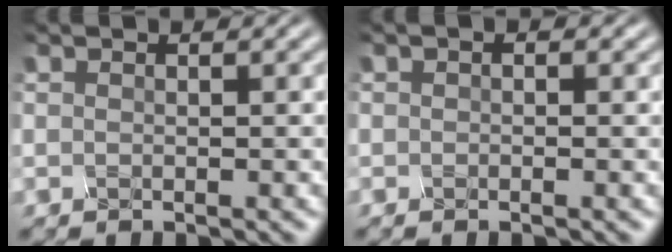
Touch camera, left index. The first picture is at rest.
{"total": 1.0, "force": [-0.8, -0.4, -0.4], "torque": [-0.008, -0.002, 0.008]}